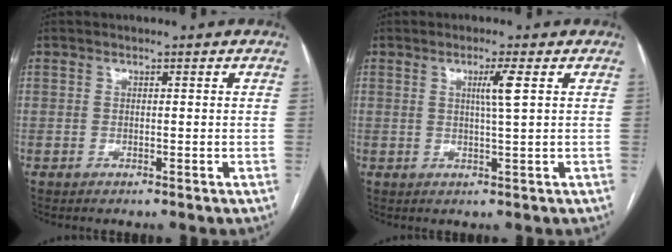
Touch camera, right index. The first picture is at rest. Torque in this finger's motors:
{"motor_torque": [0.07, -0.01, 0.06, 0.06]}